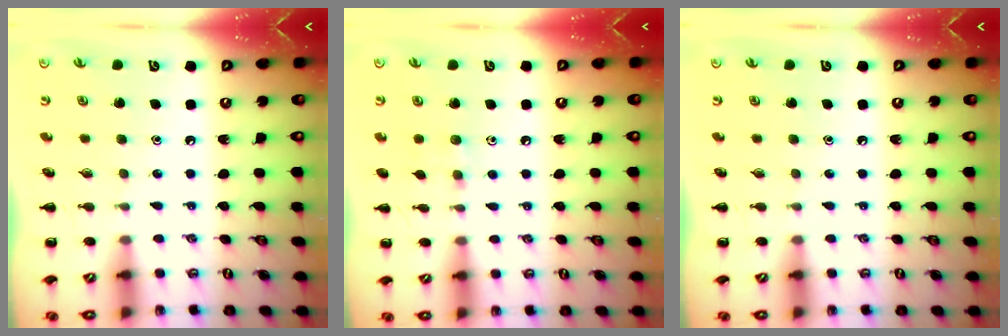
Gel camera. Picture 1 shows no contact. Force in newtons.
{"total": 3.6, "press": 3.4, "slide": 1.3}
{"total": 0.0}